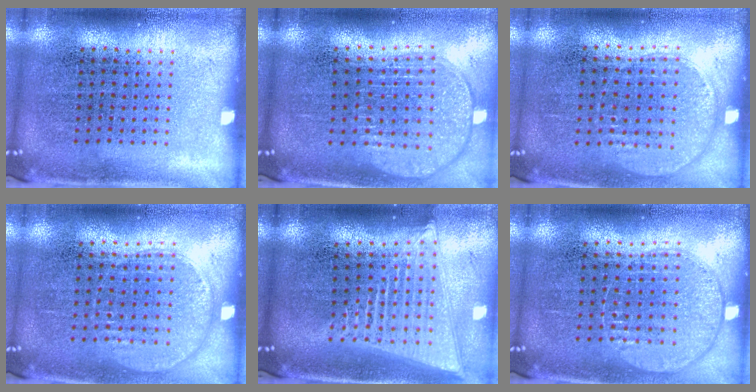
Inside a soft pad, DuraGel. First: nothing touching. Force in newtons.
{"total": 1.9, "press": 1.6, "slide": 1.0}
{"total": 0.9, "press": 0.8, "slide": 0.4}
{"total": 0.9, "press": 0.8, "slide": 0.4}
{"total": 2.1, "press": 1.8, "slide": 1.1}
{"total": 1.0, "press": 0.9, "slide": 0.3}